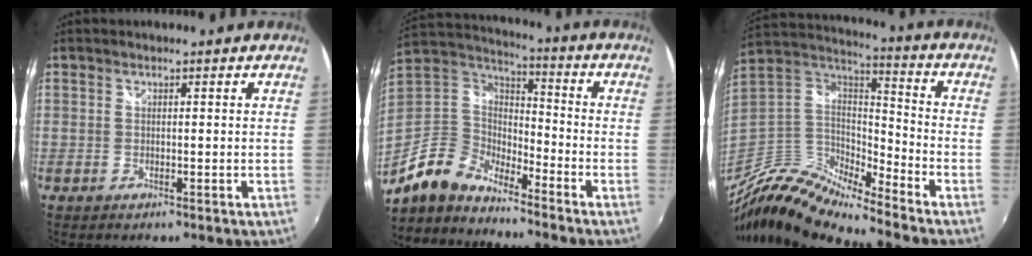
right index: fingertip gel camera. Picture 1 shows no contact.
{"total": 11.4, "force": [-9.2, 5.0, 4.4], "torque": [-0.100, 0.012, -0.189]}
{"total": 14.8, "force": [-11.9, 3.0, 8.4], "torque": [-0.171, -0.011, -0.244]}